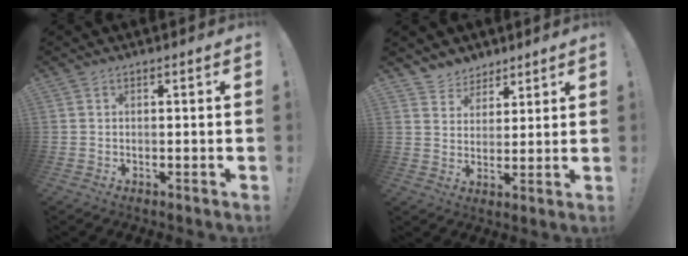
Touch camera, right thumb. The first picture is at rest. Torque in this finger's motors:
{"motor_torque": [0.03, 0.03, 0.00, 0.00, 0.00]}